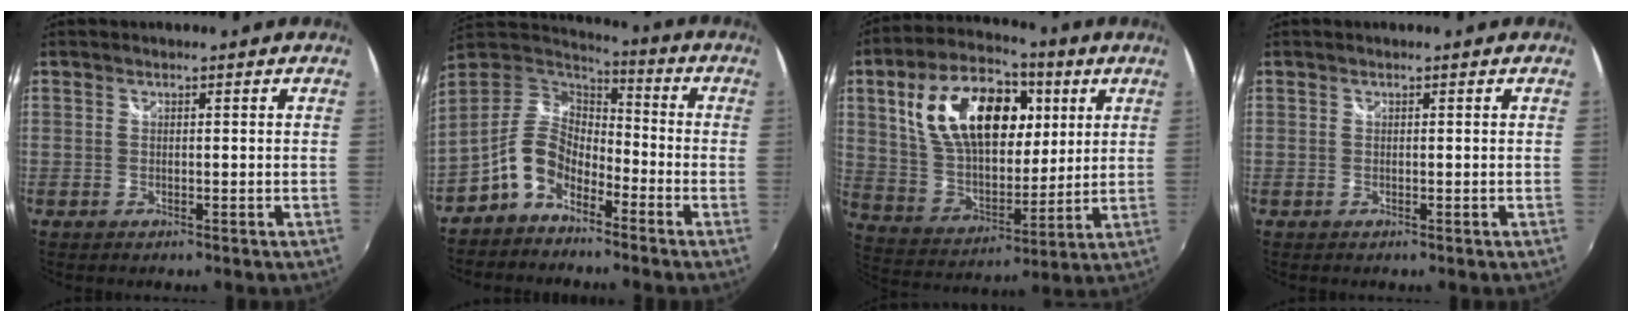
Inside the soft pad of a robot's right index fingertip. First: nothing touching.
{"total": 10.7, "force": [-6.2, 6.6, 5.7], "torque": [-0.123, 0.026, -0.122]}
{"total": 22.3, "force": [7.3, 12.8, 16.7], "torque": [-0.321, 0.023, 0.136]}
{"total": 0.0}